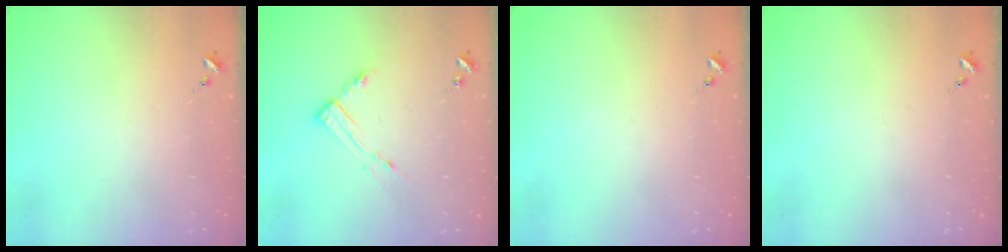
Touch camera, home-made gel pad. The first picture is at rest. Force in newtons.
{"total": 7.4, "press": 7.4, "slide": 0.6}
{"total": 0.0}
{"total": 0.0}